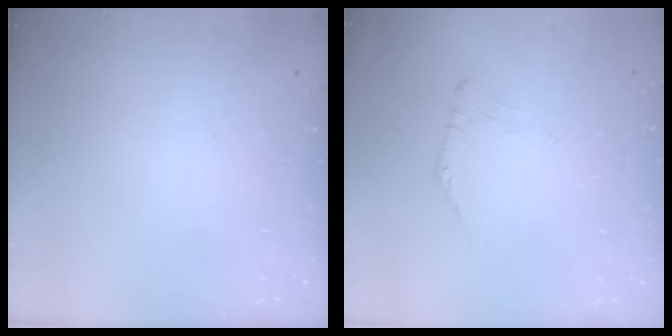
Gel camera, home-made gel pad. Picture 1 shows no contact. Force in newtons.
{"total": 0.8, "press": 0.7, "slide": 0.3}